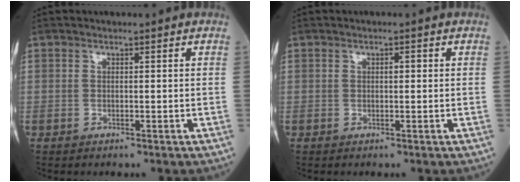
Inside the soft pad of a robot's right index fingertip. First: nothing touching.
{"total": 0.9, "force": [0.1, 0.3, 0.8], "torque": [-0.013, 0.002, 0.001]}